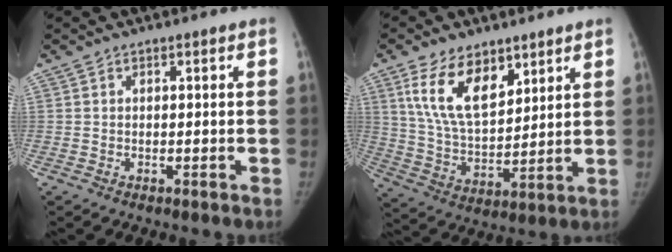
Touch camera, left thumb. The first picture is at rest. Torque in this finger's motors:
{"motor_torque": [0.40, -0.03, 1.80, -0.97, 0.42]}